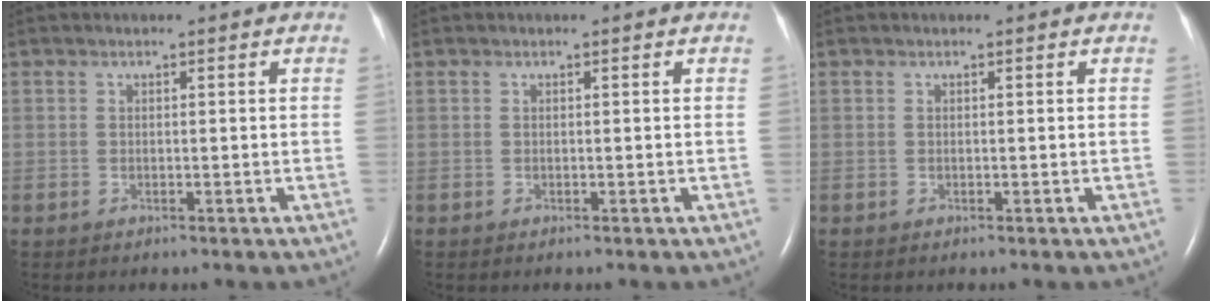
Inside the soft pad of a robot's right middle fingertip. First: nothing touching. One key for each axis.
{"total": 0.0}
{"total": 0.0}